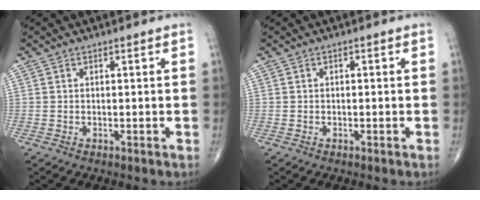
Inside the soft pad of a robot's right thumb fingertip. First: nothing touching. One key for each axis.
{"total": 0.5, "fx": -0.1, "fy": 0.3, "fz": 0.4, "tx": -0.005, "ty": 0.001, "tz": -0.003}